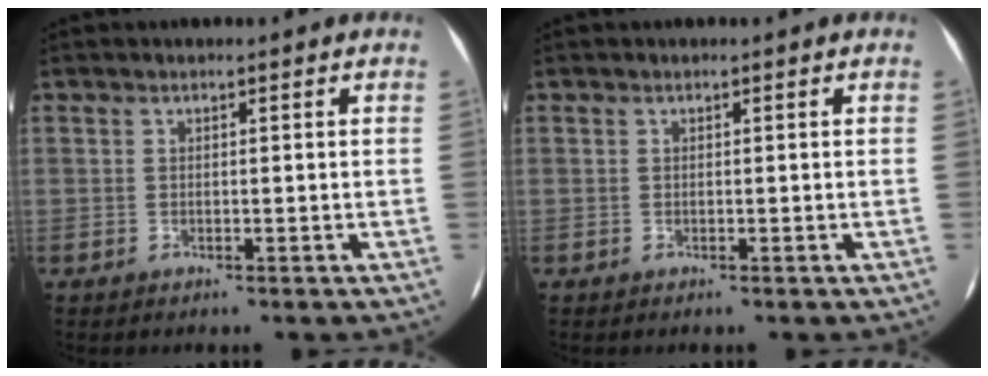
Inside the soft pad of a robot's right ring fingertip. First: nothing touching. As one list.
[{"total": 0.0}]